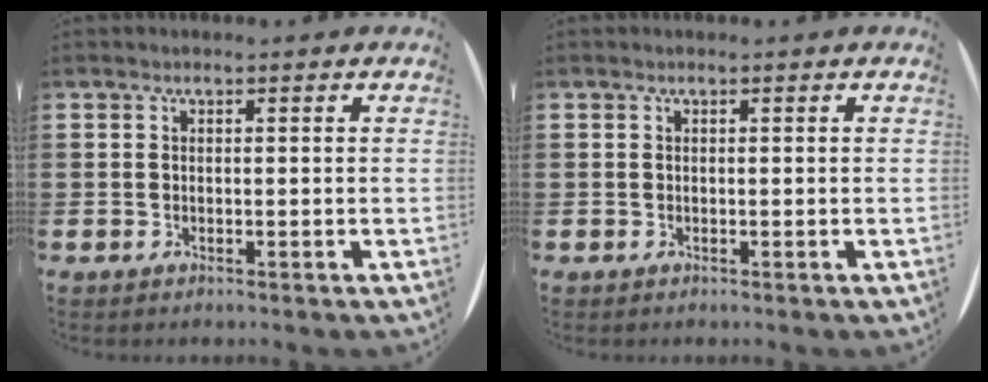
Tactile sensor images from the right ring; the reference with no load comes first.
{"total": 0.0}